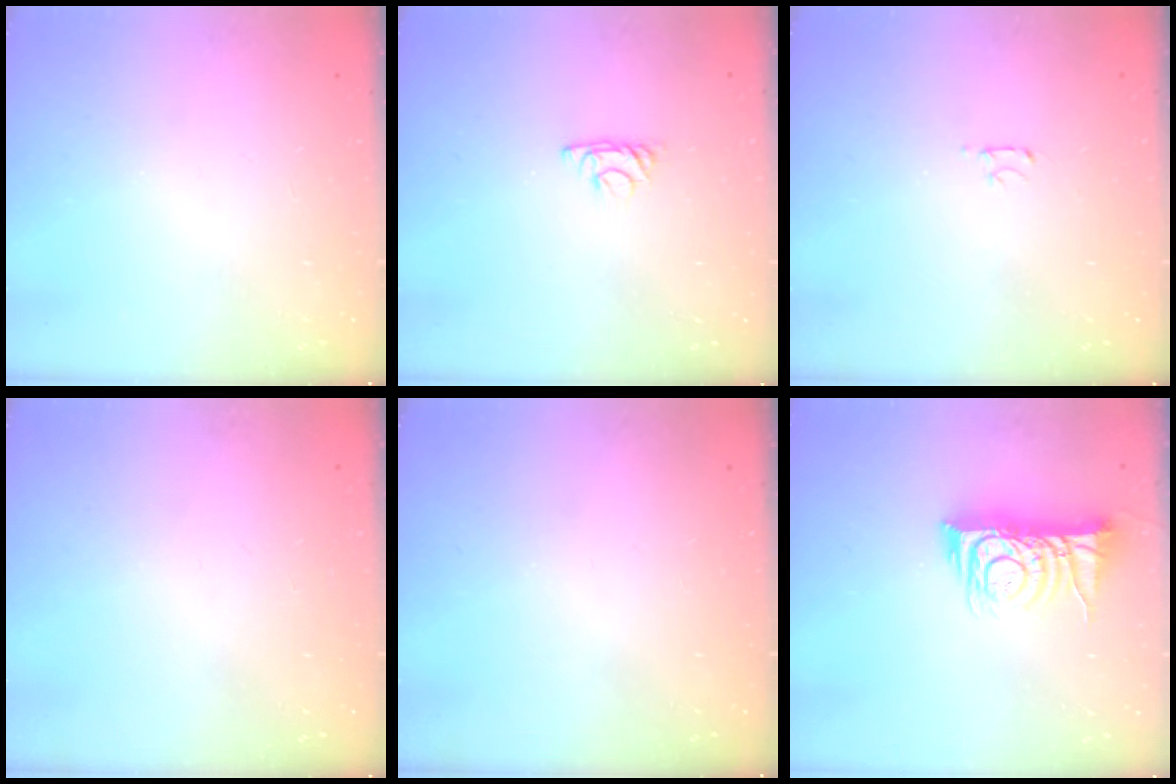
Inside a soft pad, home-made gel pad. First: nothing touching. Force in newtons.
{"total": 4.3, "press": 4.3, "slide": 0.7}
{"total": 2.5, "press": 2.4, "slide": 0.3}
{"total": 0.7, "press": 0.6, "slide": 0.1}
{"total": 0.0}
{"total": 10.8, "press": 10.8, "slide": 0.7}